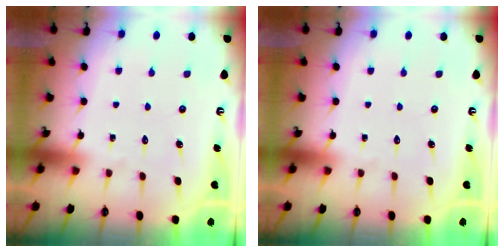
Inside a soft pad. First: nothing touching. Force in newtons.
{"total": 0.0}